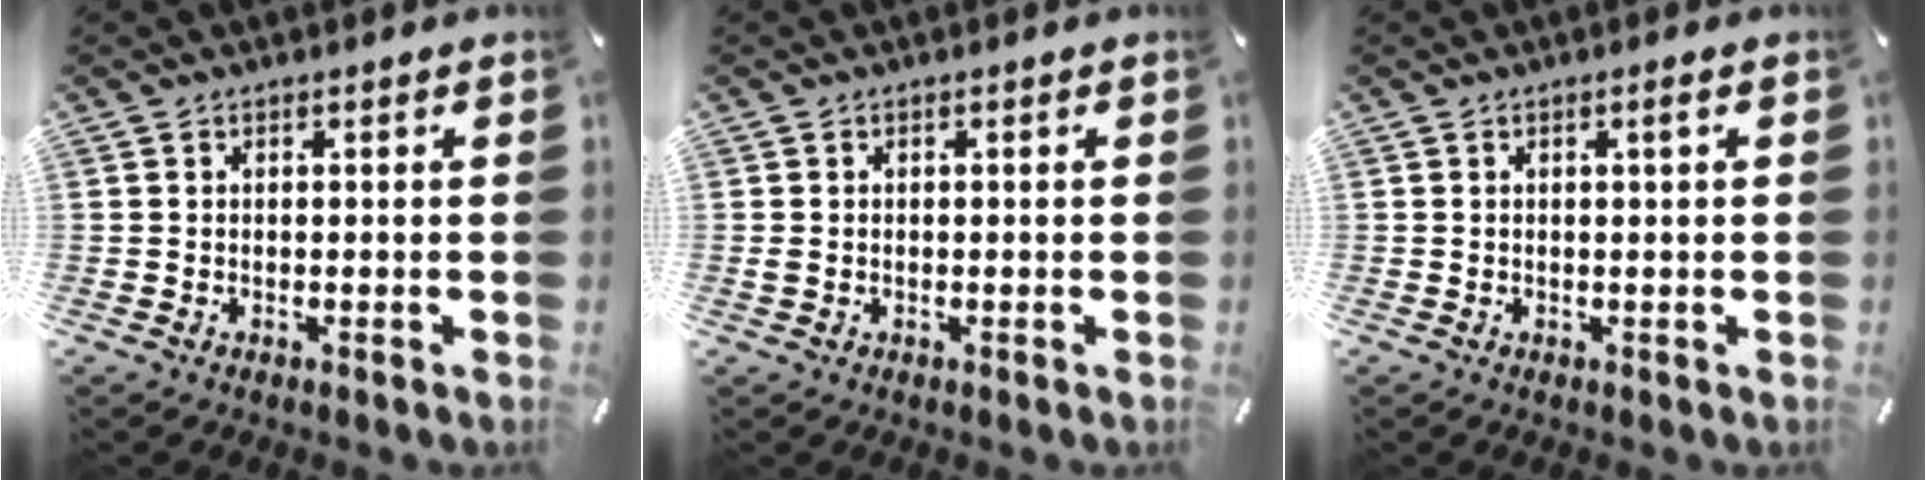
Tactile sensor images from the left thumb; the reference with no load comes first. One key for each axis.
{"total": 0.9, "fx": -0.2, "fy": 0.7, "fz": 0.6, "tx": -0.011, "ty": 0.002, "tz": -0.004}
{"total": 1.4, "fx": 0.4, "fy": 0.1, "fz": 1.3, "tx": -0.025, "ty": 0.002, "tz": 0.005}